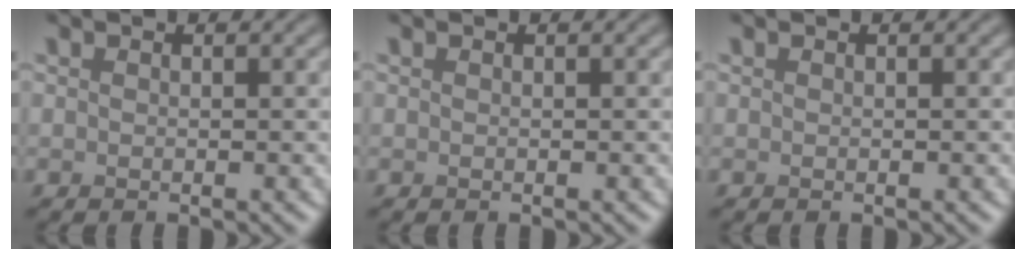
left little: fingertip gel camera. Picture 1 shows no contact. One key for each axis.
{"total": 0.0}
{"total": 0.0}